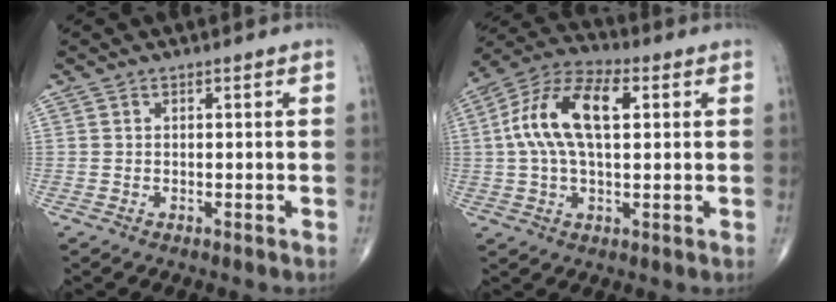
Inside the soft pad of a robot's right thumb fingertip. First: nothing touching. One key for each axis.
{"total": 14.7, "fx": 2.7, "fy": 7.4, "fz": 12.4, "tx": -0.247, "ty": 0.028, "tz": 0.045}